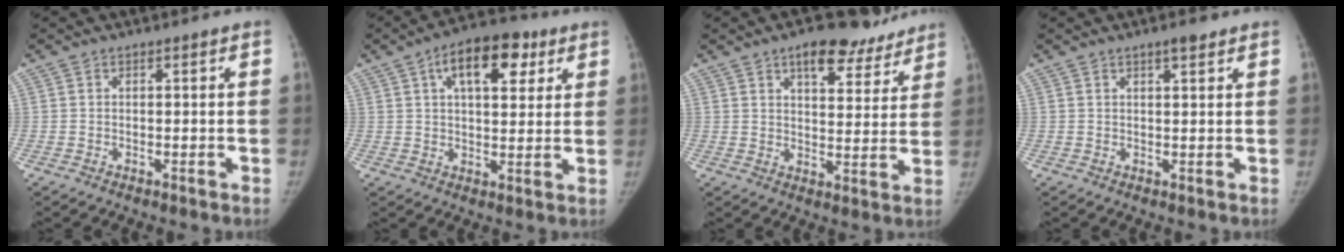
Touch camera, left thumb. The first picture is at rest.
{"total": 13.5, "force": [5.9, 6.8, 10.0], "torque": [-0.117, 0.003, 0.085]}
{"total": 12.4, "force": [8.6, 5.7, 6.8], "torque": [-0.049, -0.035, 0.119]}
{"total": 2.5, "force": [1.8, 0.6, 1.7], "torque": [-0.022, -0.009, 0.026]}